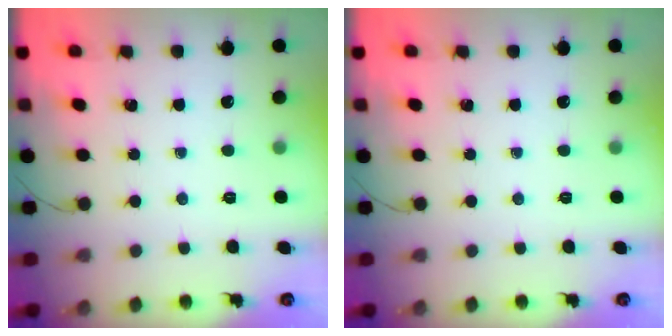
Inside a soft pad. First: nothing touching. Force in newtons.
{"total": 0.0}